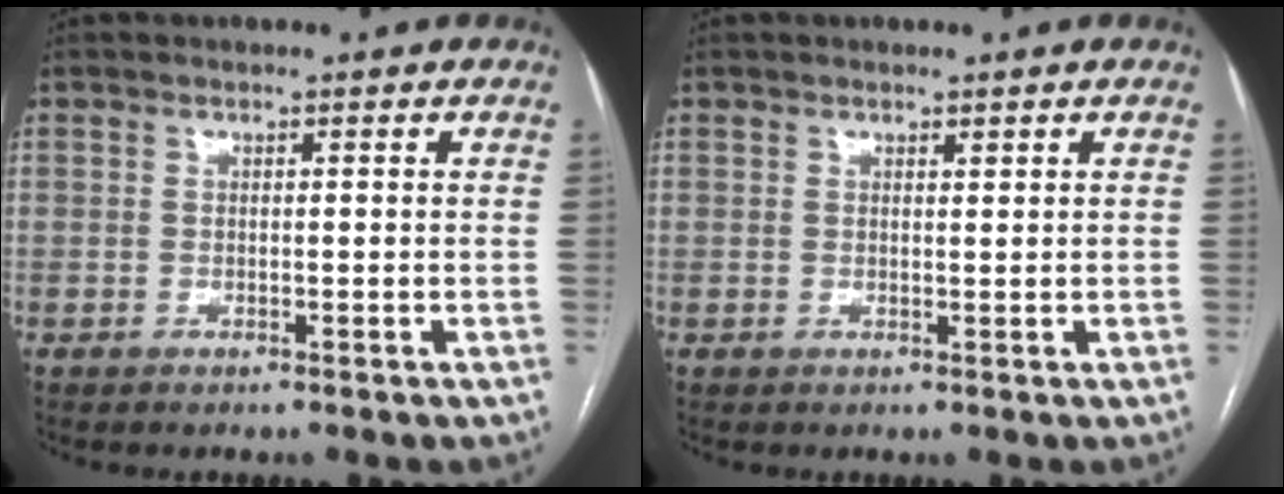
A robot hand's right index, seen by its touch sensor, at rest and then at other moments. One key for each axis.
{"total": 0.7, "fx": 0.5, "fy": 0.1, "fz": 0.4, "tx": -0.008, "ty": -0.003, "tz": 0.007}